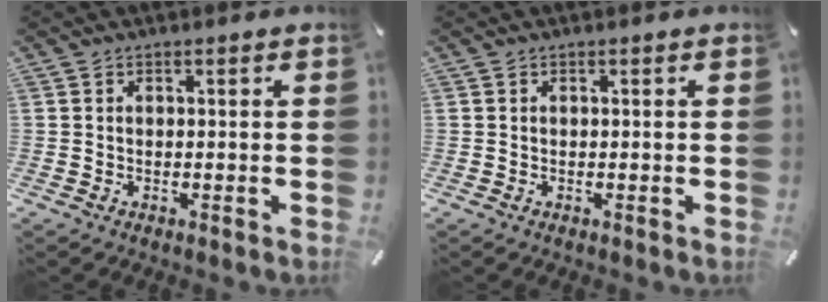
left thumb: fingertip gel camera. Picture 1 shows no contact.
{"total": 0.0}